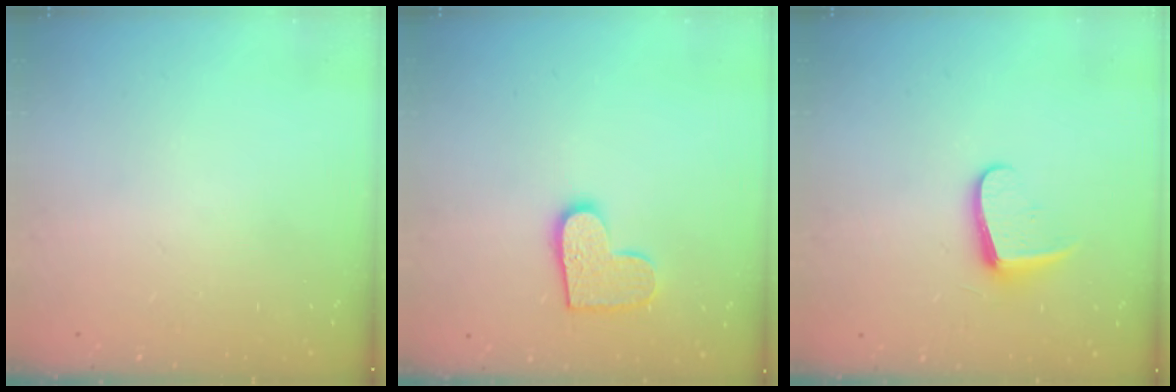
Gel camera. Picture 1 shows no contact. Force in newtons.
{"total": 10.5, "press": 10.5, "slide": 0.6}
{"total": 8.9, "press": 8.8, "slide": 0.8}